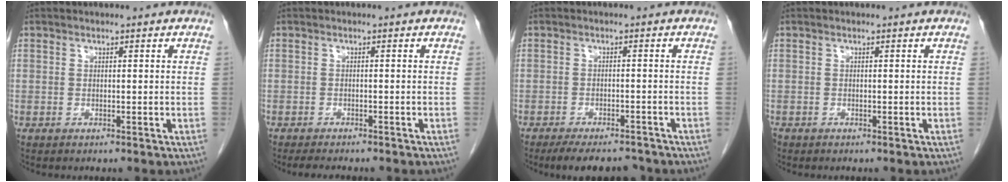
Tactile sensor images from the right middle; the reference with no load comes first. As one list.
[{"total": 5.1, "force": [-4.4, 1.1, 2.4], "torque": [-0.033, -0.008, -0.056]}, {"total": 8.0, "force": [-6.9, 2.3, 3.2], "torque": [-0.046, -0.006, -0.098]}, {"total": 0.6, "force": [-0.4, 0.4, 0.1], "torque": [-0.008, 0.001, -0.010]}]